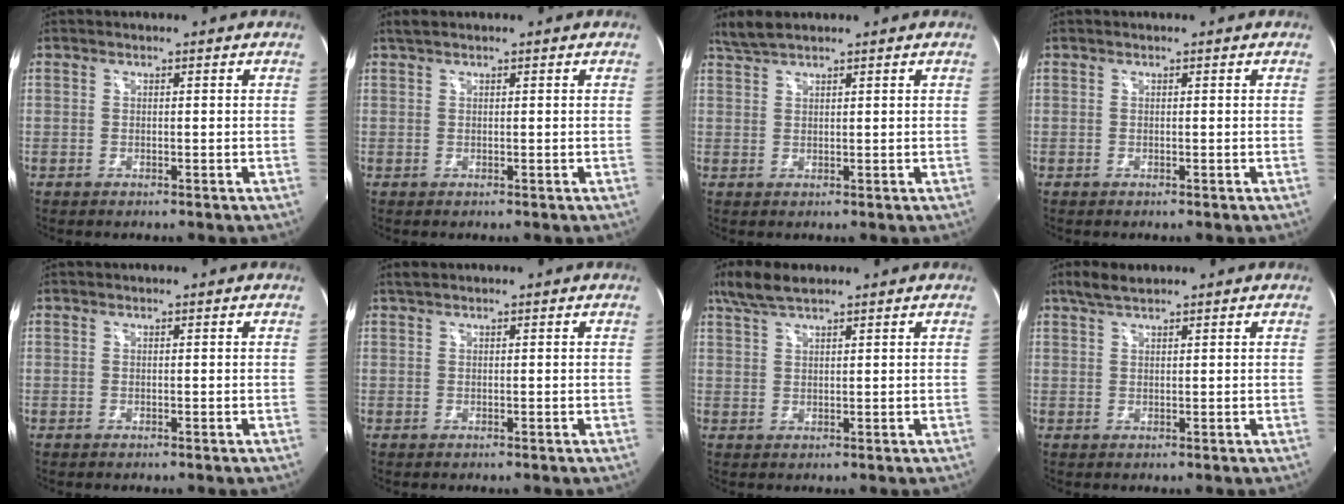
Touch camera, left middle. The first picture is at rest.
{"total": 1.2, "force": [1.0, 0.2, 0.7], "torque": [-0.019, 0.015, 0.023]}
{"total": 2.8, "force": [2.6, 0.2, 1.2], "torque": [-0.032, 0.016, 0.056]}
{"total": 0.0}
{"total": 0.0}
{"total": 0.9, "force": [0.7, 0.1, 0.5], "torque": [-0.016, 0.015, 0.019]}
{"total": 4.9, "force": [3.8, 0.9, 2.9], "torque": [-0.069, 0.020, 0.077]}
{"total": 3.0, "force": [2.4, 0.6, 1.7], "torque": [-0.042, 0.014, 0.049]}